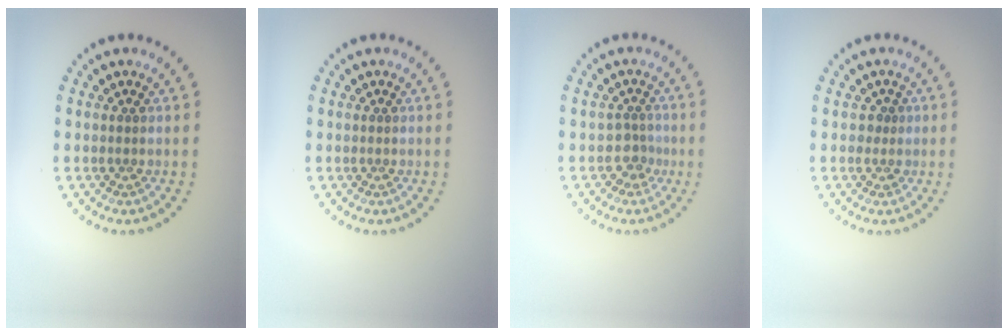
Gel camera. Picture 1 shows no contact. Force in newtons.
{"total": 0.0}
{"total": 1.8, "press": 1.2, "slide": 1.3}
{"total": 1.1, "press": 0.8, "slide": 0.7}